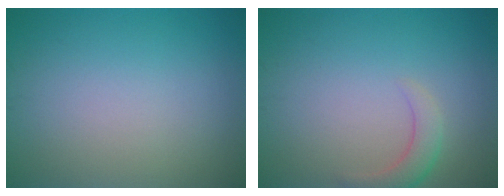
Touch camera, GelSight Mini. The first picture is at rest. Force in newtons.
{"total": 2.3, "press": 2.3, "slide": 0.3}